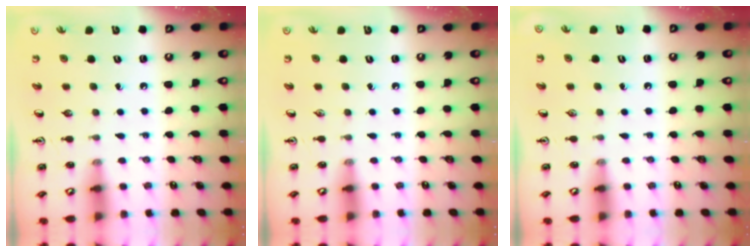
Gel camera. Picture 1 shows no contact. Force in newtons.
{"total": 0.0}
{"total": 0.0}